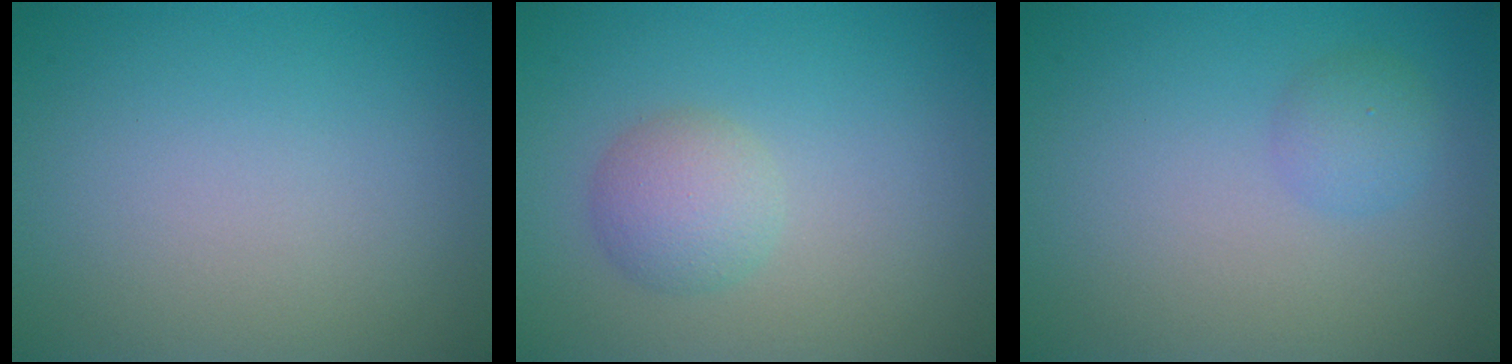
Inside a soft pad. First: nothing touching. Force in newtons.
{"total": 2.7, "press": 2.7, "slide": 0.0}
{"total": 1.6, "press": 1.6, "slide": 0.1}